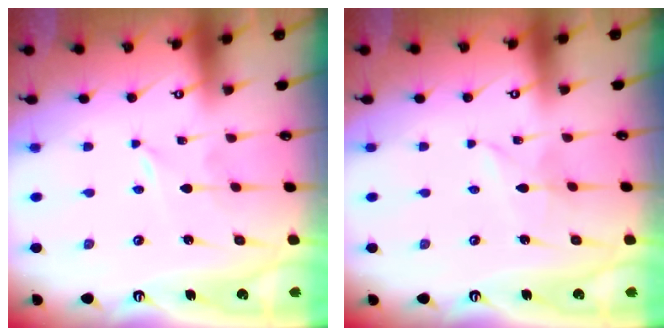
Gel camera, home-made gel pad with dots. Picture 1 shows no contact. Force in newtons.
{"total": 2.6, "press": 2.6, "slide": 0.3}